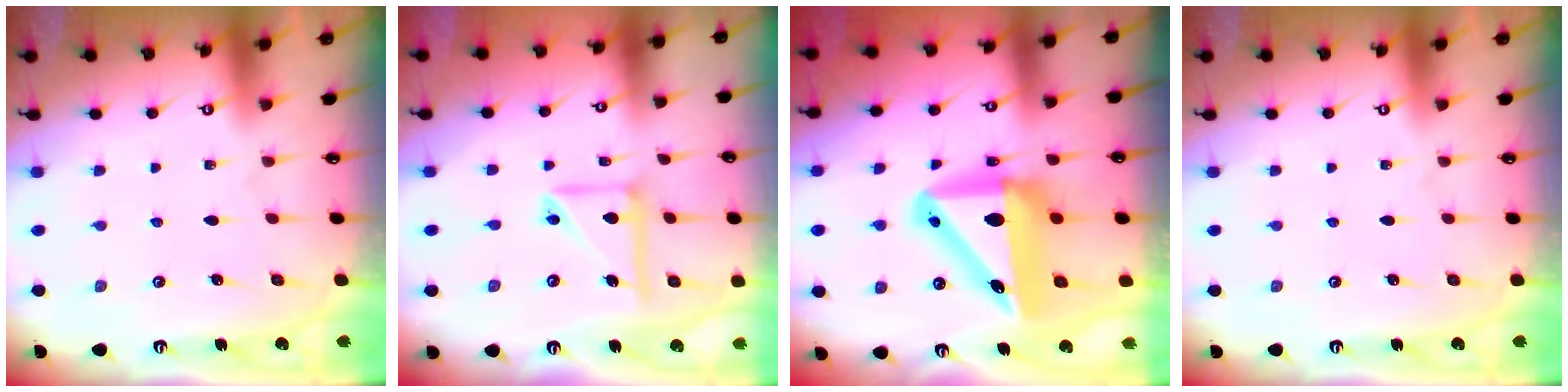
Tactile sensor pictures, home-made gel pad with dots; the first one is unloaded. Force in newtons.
{"total": 11.9, "press": 11.8, "slide": 1.7}
{"total": 15.6, "press": 14.9, "slide": 4.6}
{"total": 0.0}